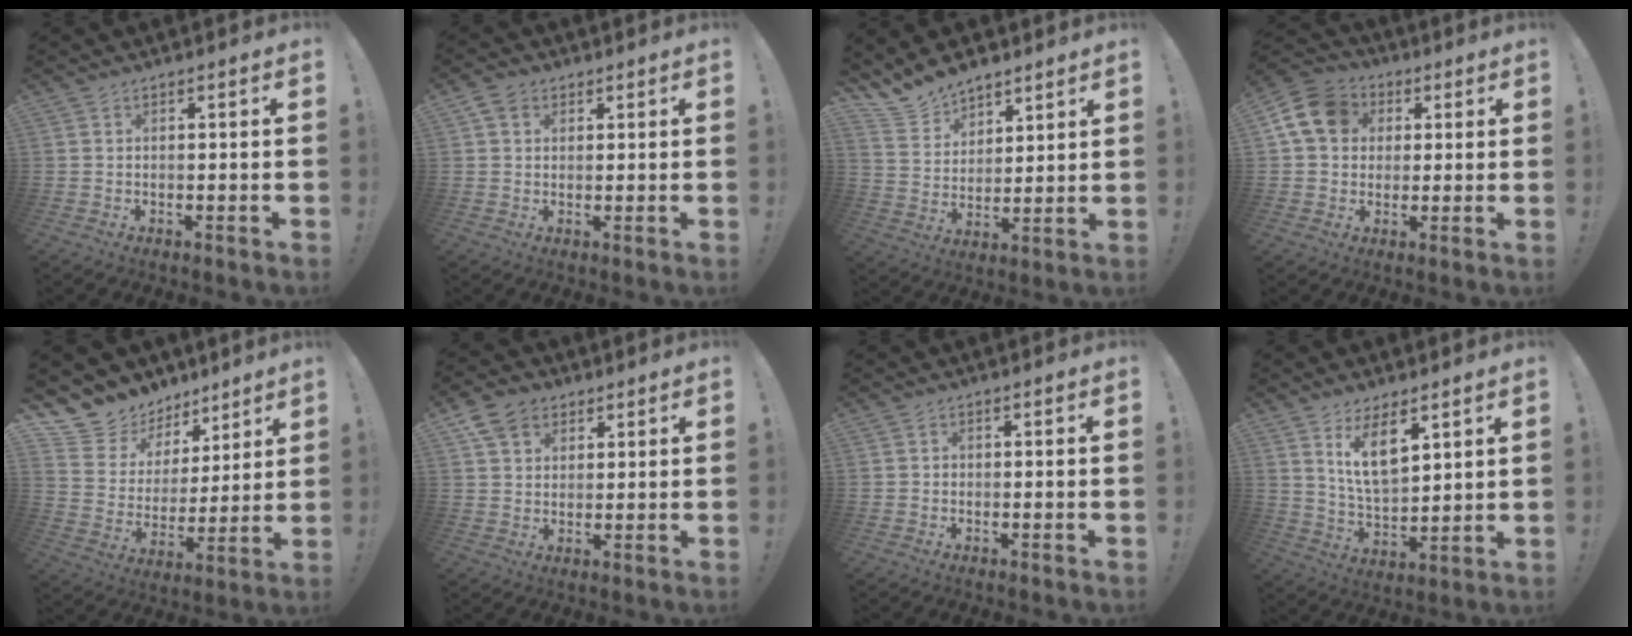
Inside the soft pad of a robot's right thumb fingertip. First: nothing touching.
{"total": 4.2, "force": [1.9, 3.3, 1.7], "torque": [-0.023, 0.000, 0.037]}
{"total": 10.5, "force": [9.3, 4.8, 1.0], "torque": [-0.034, -0.075, 0.183]}
{"total": 13.4, "force": [3.5, 10.9, 6.9], "torque": [-0.107, -0.001, 0.074]}
{"total": 10.3, "force": [7.7, 6.9, 0.6], "torque": [-0.020, -0.073, 0.151]}
{"total": 8.1, "force": [4.4, 6.2, 3.0], "torque": [-0.043, -0.014, 0.088]}
{"total": 0.9, "force": [-0.5, 0.6, 0.2], "torque": [-0.006, 0.004, -0.010]}
{"total": 10.8, "force": [6.4, 4.9, 7.3], "torque": [-0.125, -0.032, 0.121]}